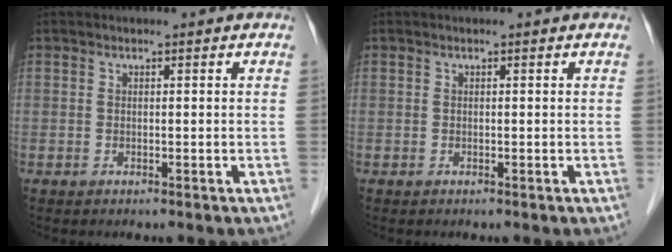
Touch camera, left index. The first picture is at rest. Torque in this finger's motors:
{"motor_torque": [0.00, 0.00, 0.00, 0.00]}